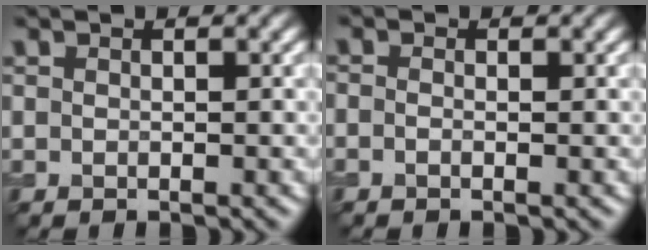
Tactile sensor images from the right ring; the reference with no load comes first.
{"total": 0.9, "force": [-0.2, 0.5, 0.7], "torque": [-0.015, -0.006, -0.013]}